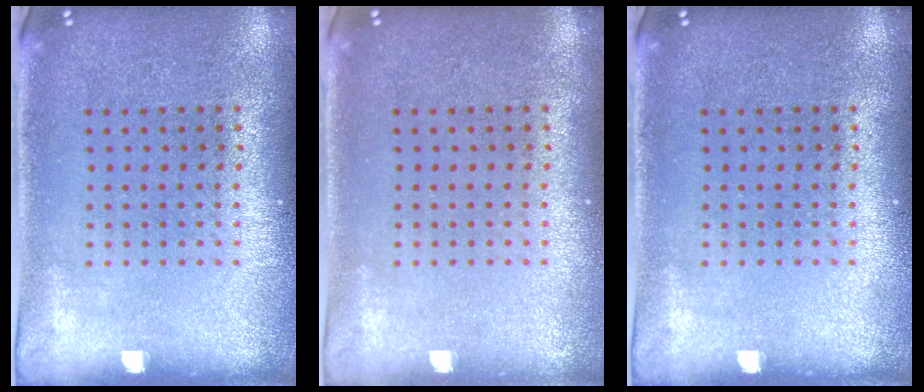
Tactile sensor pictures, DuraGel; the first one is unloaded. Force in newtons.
{"total": 0.0}
{"total": 0.0}